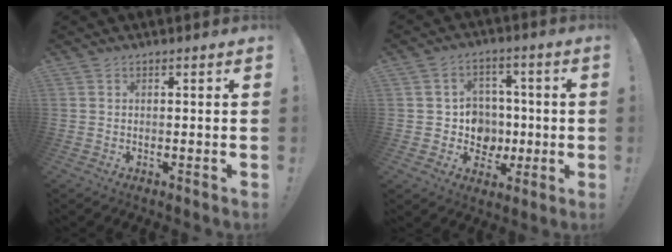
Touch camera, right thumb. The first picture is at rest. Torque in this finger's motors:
{"motor_torque": [0.84, 0.89, 0.04, 0.32, -0.03]}